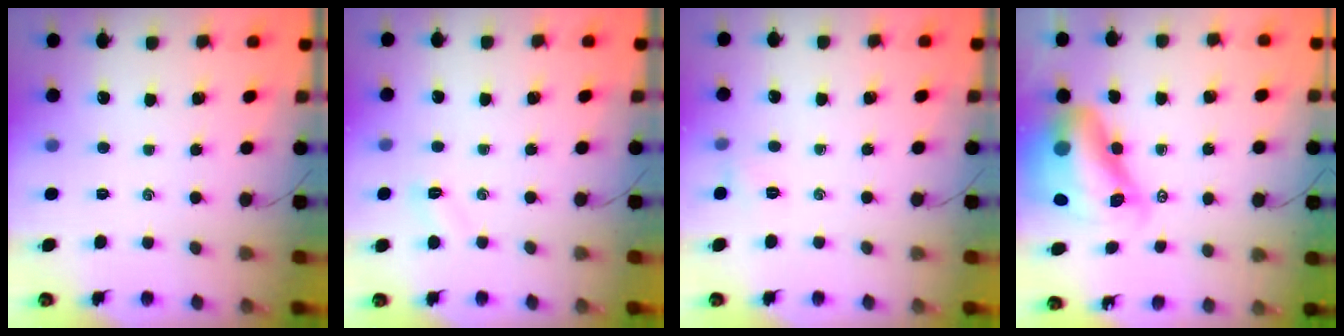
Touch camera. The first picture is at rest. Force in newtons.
{"total": 4.1, "press": 4.0, "slide": 0.6}
{"total": 3.9, "press": 3.7, "slide": 1.0}
{"total": 15.3, "press": 14.6, "slide": 4.4}